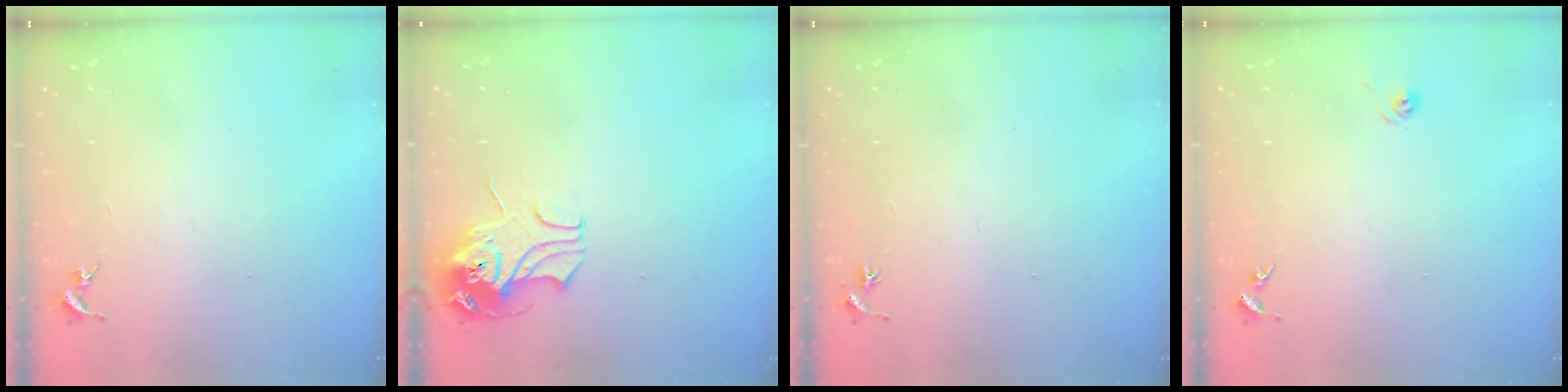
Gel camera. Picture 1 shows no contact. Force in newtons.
{"total": 11.0, "press": 10.9, "slide": 1.5}
{"total": 3.0, "press": 3.0, "slide": 0.3}
{"total": 5.8, "press": 5.8, "slide": 0.5}